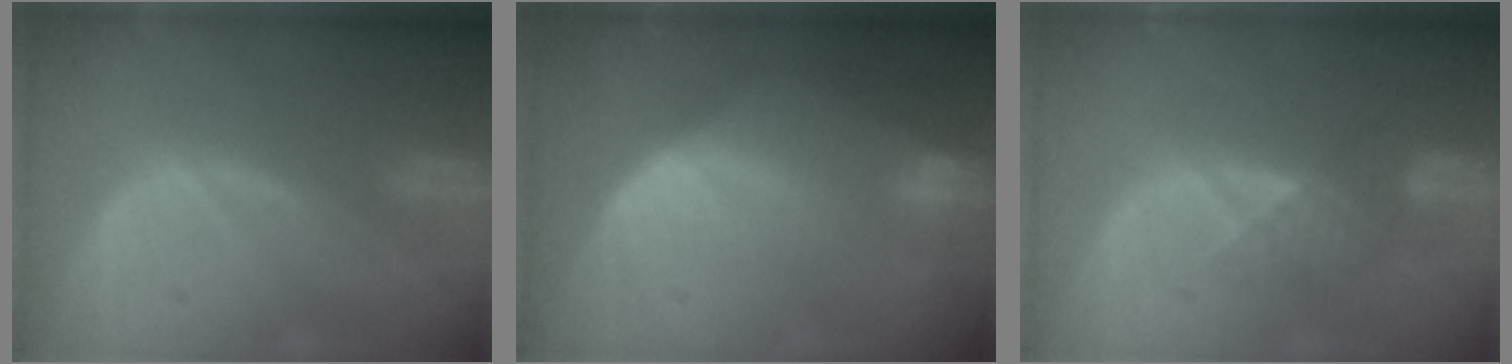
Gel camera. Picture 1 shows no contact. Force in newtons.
{"total": 7.4, "press": 6.3, "slide": 3.9}
{"total": 4.0, "press": 3.6, "slide": 1.7}